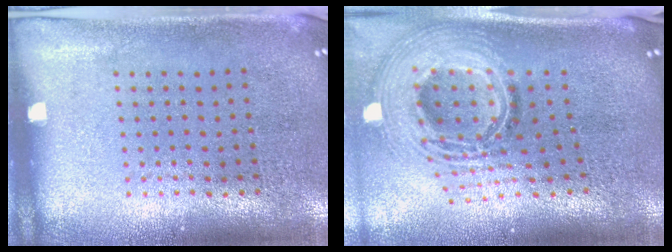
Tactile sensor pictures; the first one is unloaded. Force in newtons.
{"total": 2.8, "press": 2.0, "slide": 2.0}